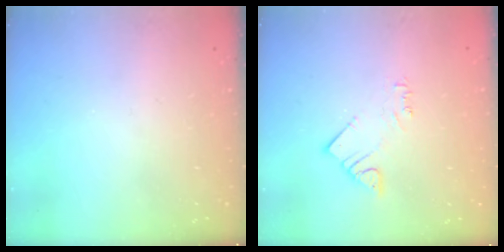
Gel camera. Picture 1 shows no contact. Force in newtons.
{"total": 3.1, "press": 3.1, "slide": 0.1}